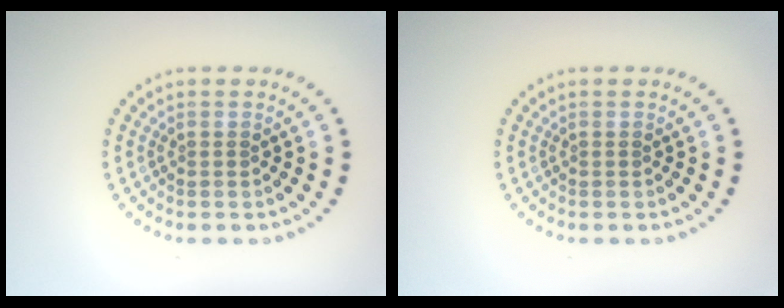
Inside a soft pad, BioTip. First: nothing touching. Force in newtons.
{"total": 0.0}